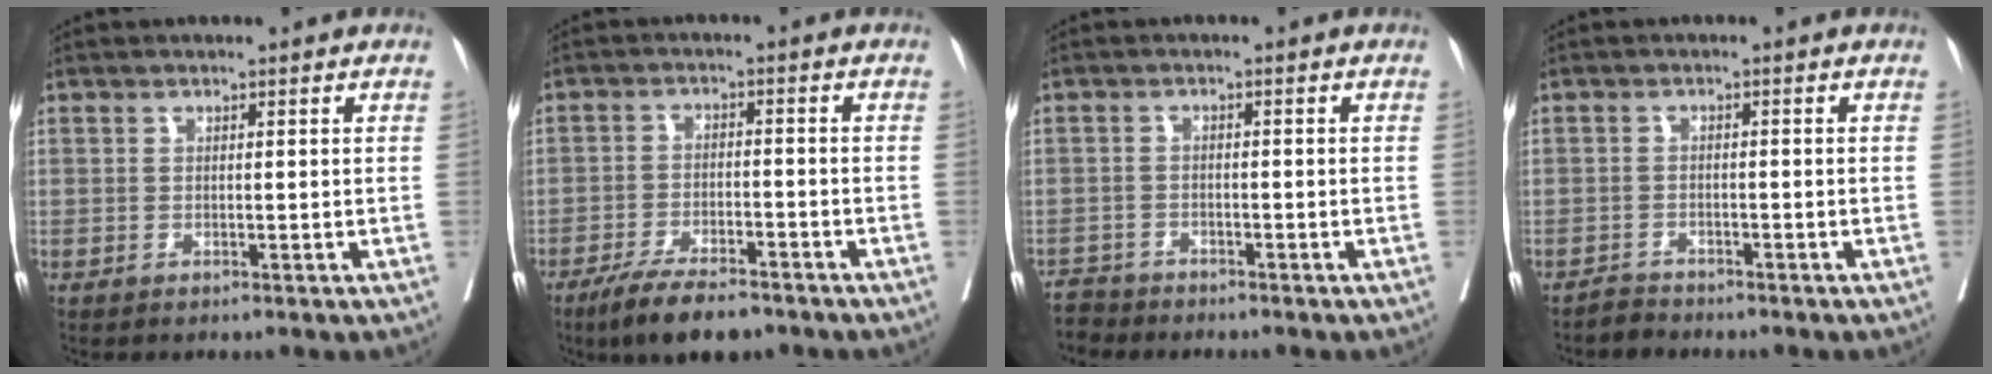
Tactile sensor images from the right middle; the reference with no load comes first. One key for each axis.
{"total": 8.4, "fx": -6.4, "fy": 2.3, "fz": 4.9, "tx": -0.082, "ty": -0.012, "tz": -0.110}
{"total": 4.5, "fx": -4.0, "fy": 2.1, "fz": -0.5, "tx": 0.009, "ty": -0.003, "tz": -0.074}
{"total": 1.6, "fx": -1.5, "fy": 0.3, "fz": -0.5, "tx": 0.007, "ty": -0.004, "tz": -0.029}